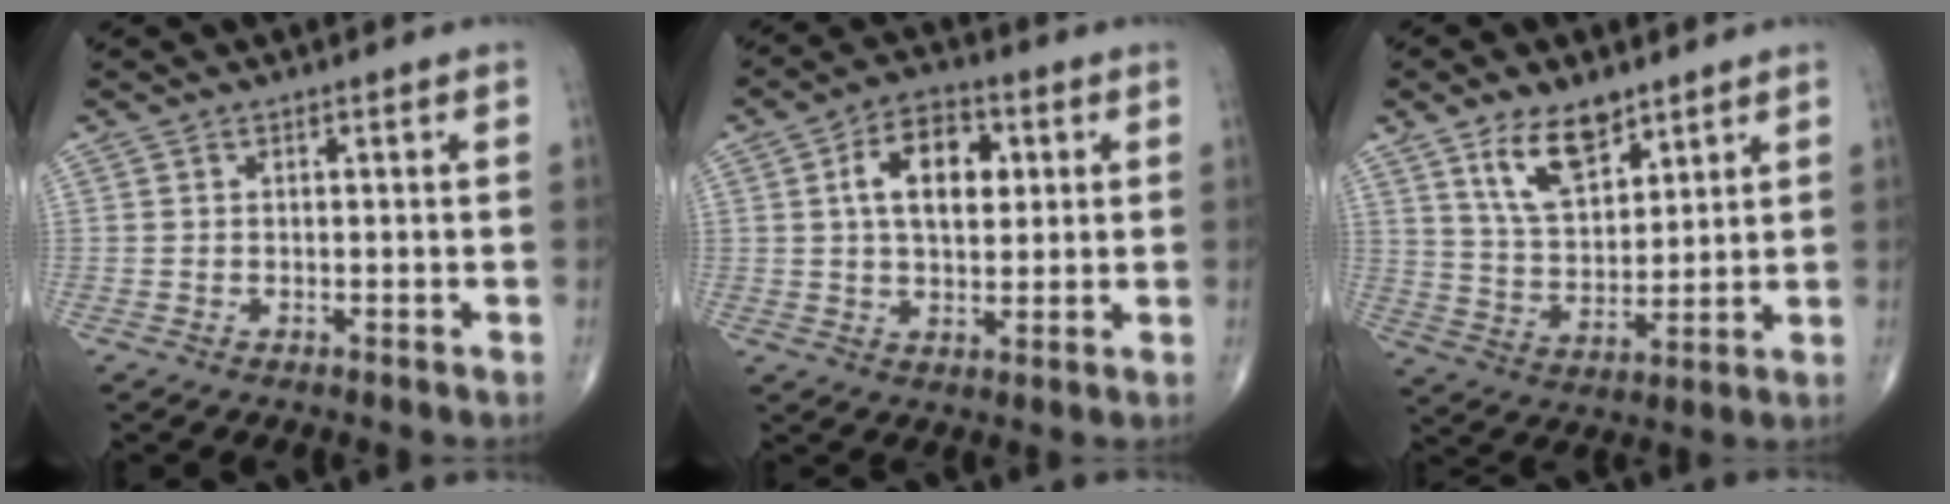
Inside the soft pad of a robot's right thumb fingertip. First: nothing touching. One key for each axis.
{"total": 11.0, "fx": 2.7, "fy": 6.6, "fz": 8.5, "tx": -0.115, "ty": 0.003, "tz": 0.039}
{"total": 11.4, "fx": 7.0, "fy": 5.6, "fz": 7.0, "tx": -0.107, "ty": -0.041, "tz": 0.139}